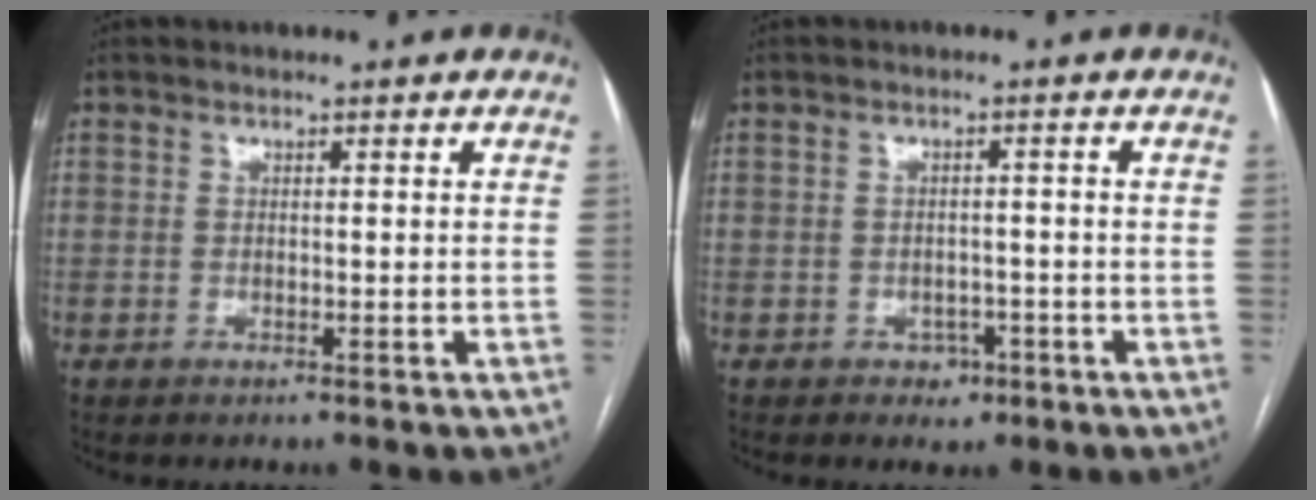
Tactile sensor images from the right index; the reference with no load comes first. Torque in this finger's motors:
{"motor_torque": [0.12, 0.08, -0.02, -0.01]}